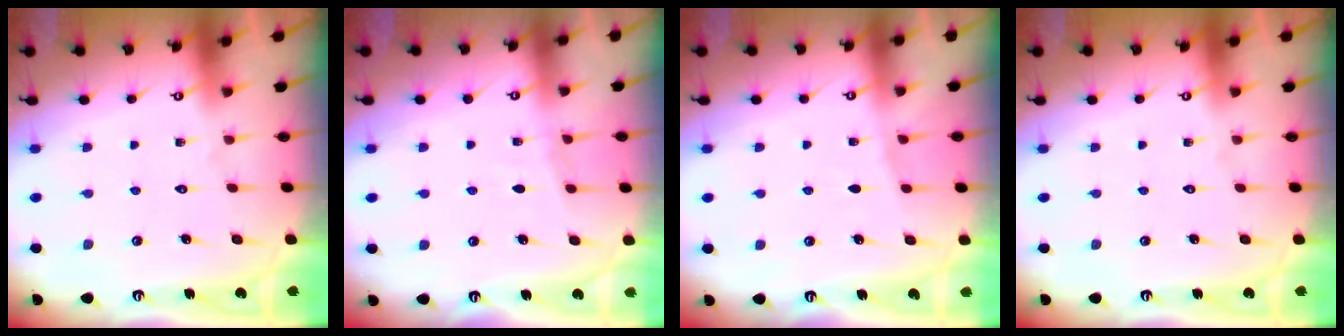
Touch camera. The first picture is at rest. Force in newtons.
{"total": 3.0, "press": 3.0, "slide": 0.4}
{"total": 3.0, "press": 2.9, "slide": 0.4}
{"total": 0.0}